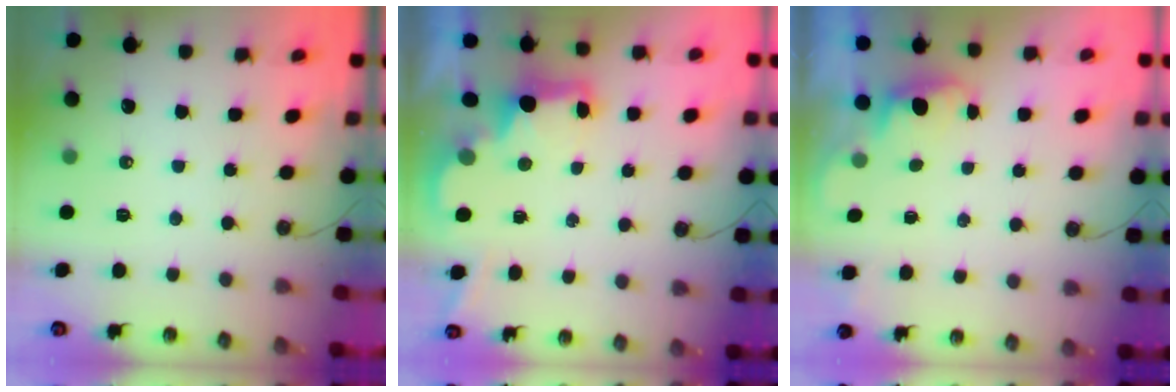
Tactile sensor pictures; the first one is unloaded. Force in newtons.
{"total": 2.6, "press": 2.6, "slide": 0.5}
{"total": 0.7, "press": 0.1, "slide": 0.7}